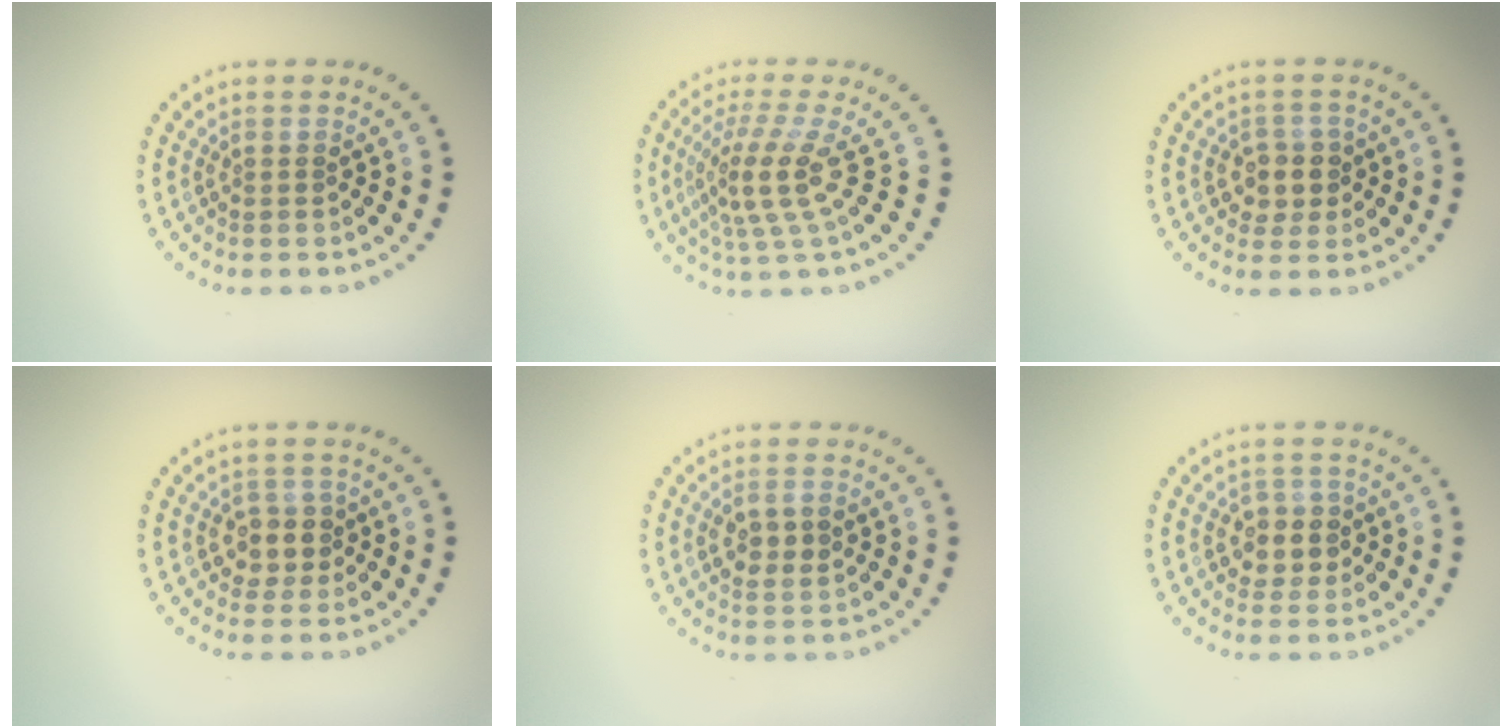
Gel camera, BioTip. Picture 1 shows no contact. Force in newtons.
{"total": 4.1, "press": 2.8, "slide": 2.9}
{"total": 2.5, "press": 2.3, "slide": 0.9}
{"total": 2.5, "press": 2.3, "slide": 0.9}
{"total": 2.7, "press": 2.7, "slide": 0.4}
{"total": 2.8, "press": 2.7, "slide": 0.9}